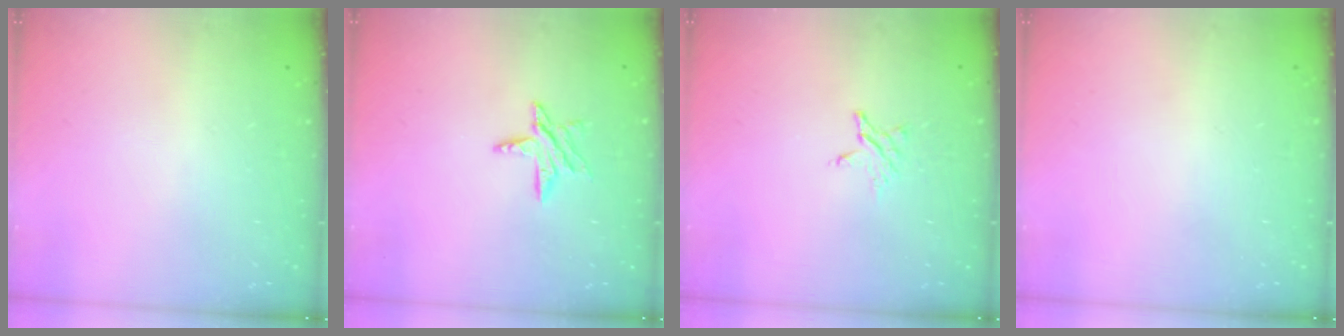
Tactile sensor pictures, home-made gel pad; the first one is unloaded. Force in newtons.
{"total": 6.3, "press": 6.3, "slide": 0.4}
{"total": 2.8, "press": 2.8, "slide": 0.3}
{"total": 0.0}